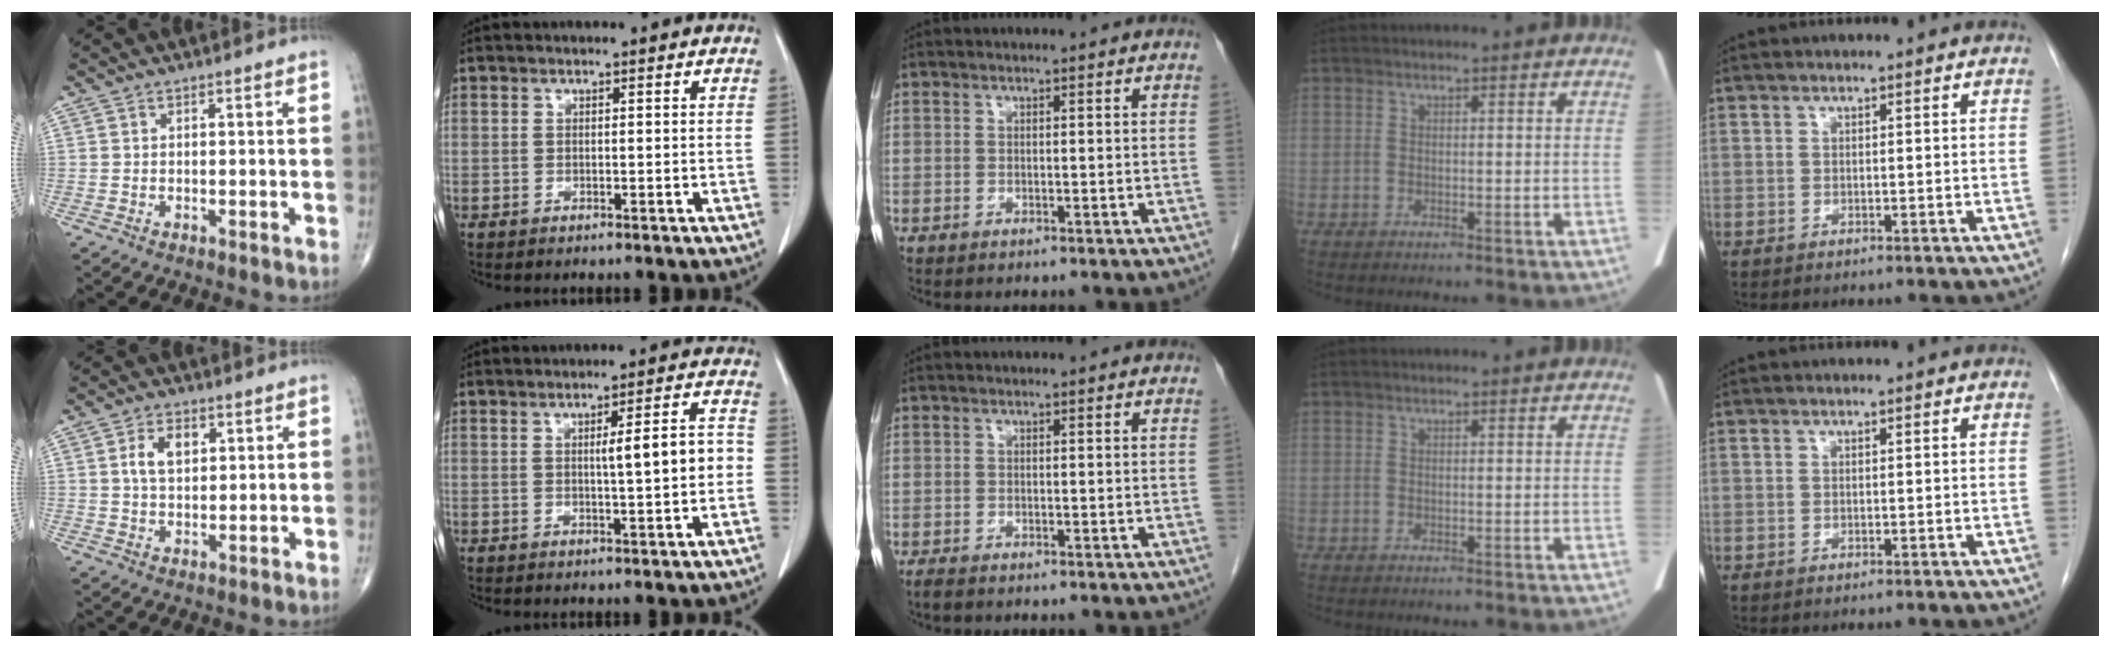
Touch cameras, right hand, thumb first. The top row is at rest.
{"thumb": {"total": 5.8, "force": [1.7, 3.6, 4.3], "torque": [-0.067, -0.001, 0.029]}, "index": {"total": 6.2, "force": [-0.2, 0.5, 6.1], "torque": [-0.088, 0.009, -0.001]}, "middle": {"total": 0.9, "force": [-0.7, 0.2, 0.4], "torque": [-0.017, -0.004, -0.015]}}